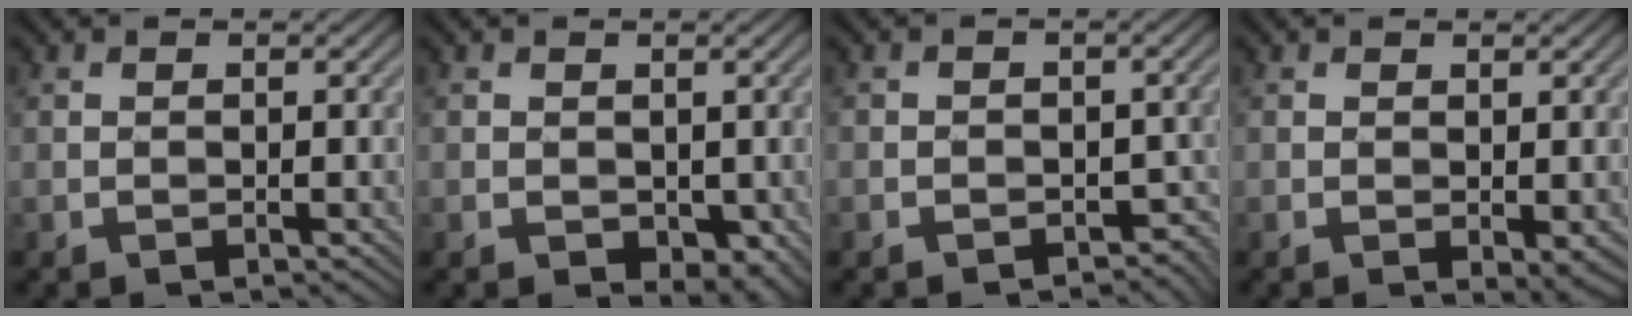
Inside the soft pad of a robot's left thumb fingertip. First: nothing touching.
{"total": 2.0, "force": [-0.1, 1.7, 1.2], "torque": [-0.024, -0.011, 0.003]}
{"total": 3.3, "force": [-2.1, 2.5, 0.5], "torque": [0.004, 0.010, -0.023]}
{"total": 1.1, "force": [0.1, 0.5, 1.0], "torque": [-0.018, -0.004, 0.004]}